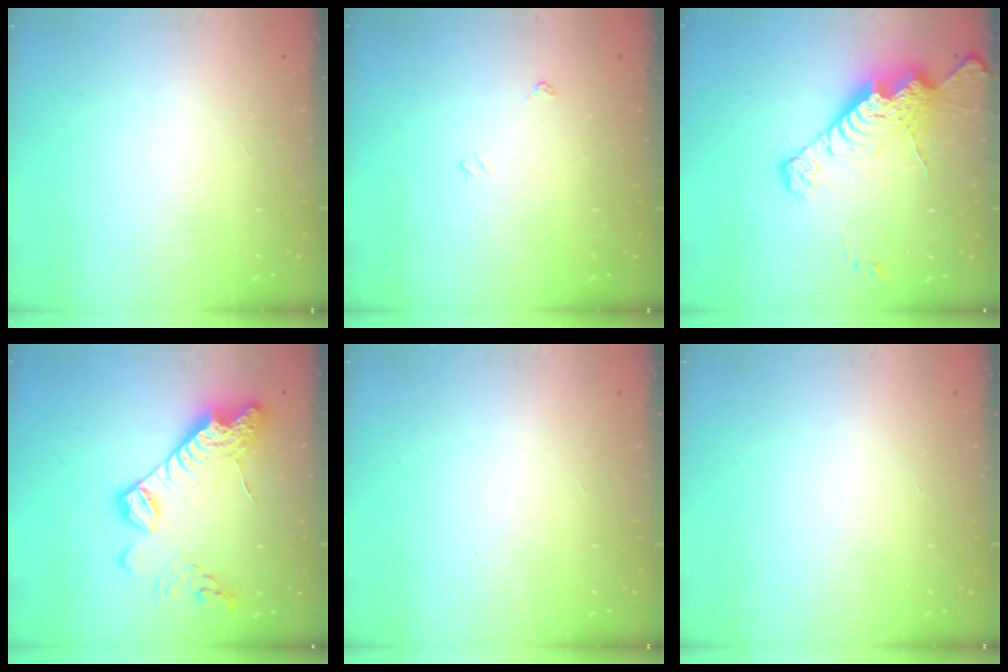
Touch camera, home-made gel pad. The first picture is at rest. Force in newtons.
{"total": 3.7, "press": 3.7, "slide": 0.6}
{"total": 18.1, "press": 18.0, "slide": 1.5}
{"total": 18.6, "press": 18.5, "slide": 1.5}
{"total": 0.0}
{"total": 0.0}